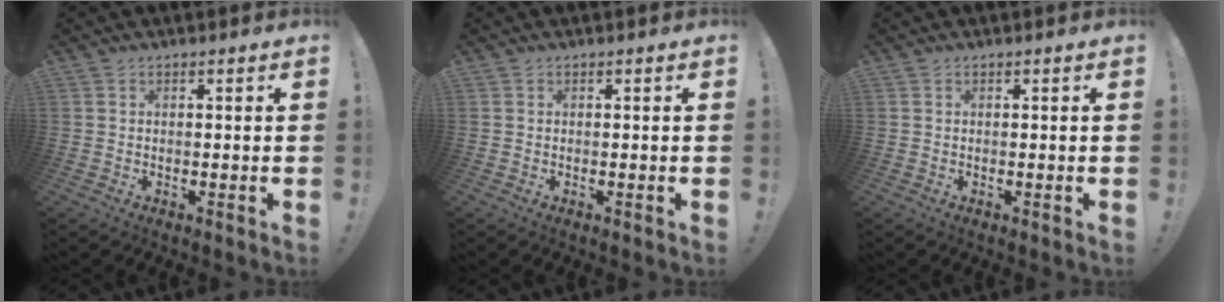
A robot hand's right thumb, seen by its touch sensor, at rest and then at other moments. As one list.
[{"total": 0.0}, {"total": 0.0}]